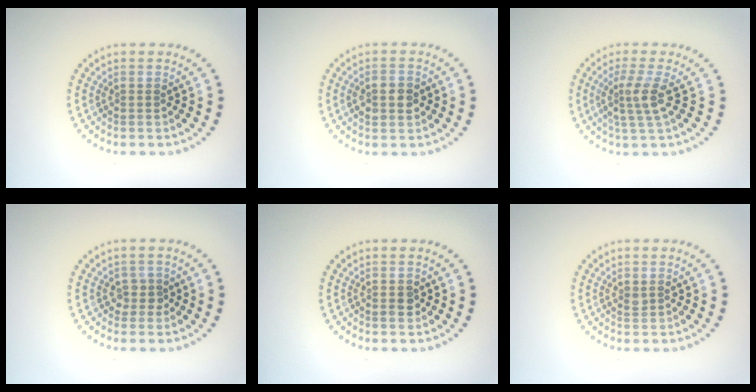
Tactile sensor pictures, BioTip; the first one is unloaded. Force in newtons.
{"total": 3.0, "press": 3.0, "slide": 0.2}
{"total": 2.8, "press": 2.2, "slide": 1.8}
{"total": 1.4, "press": 1.1, "slide": 0.8}
{"total": 1.2, "press": 1.2, "slide": 0.3}
{"total": 0.6, "press": 0.5, "slide": 0.2}